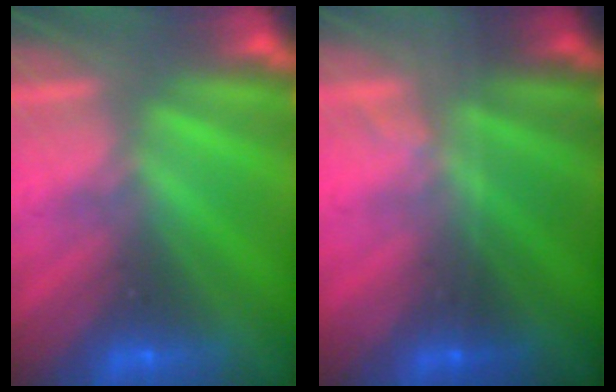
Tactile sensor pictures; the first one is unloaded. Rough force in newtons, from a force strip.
{"total": 1.6}